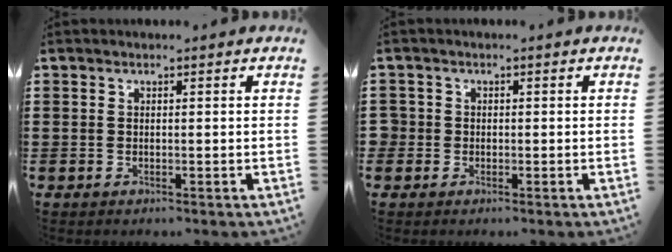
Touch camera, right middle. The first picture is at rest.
{"total": 1.7, "force": [-0.2, 1.7, 0.2], "torque": [-0.011, 0.007, -0.008]}